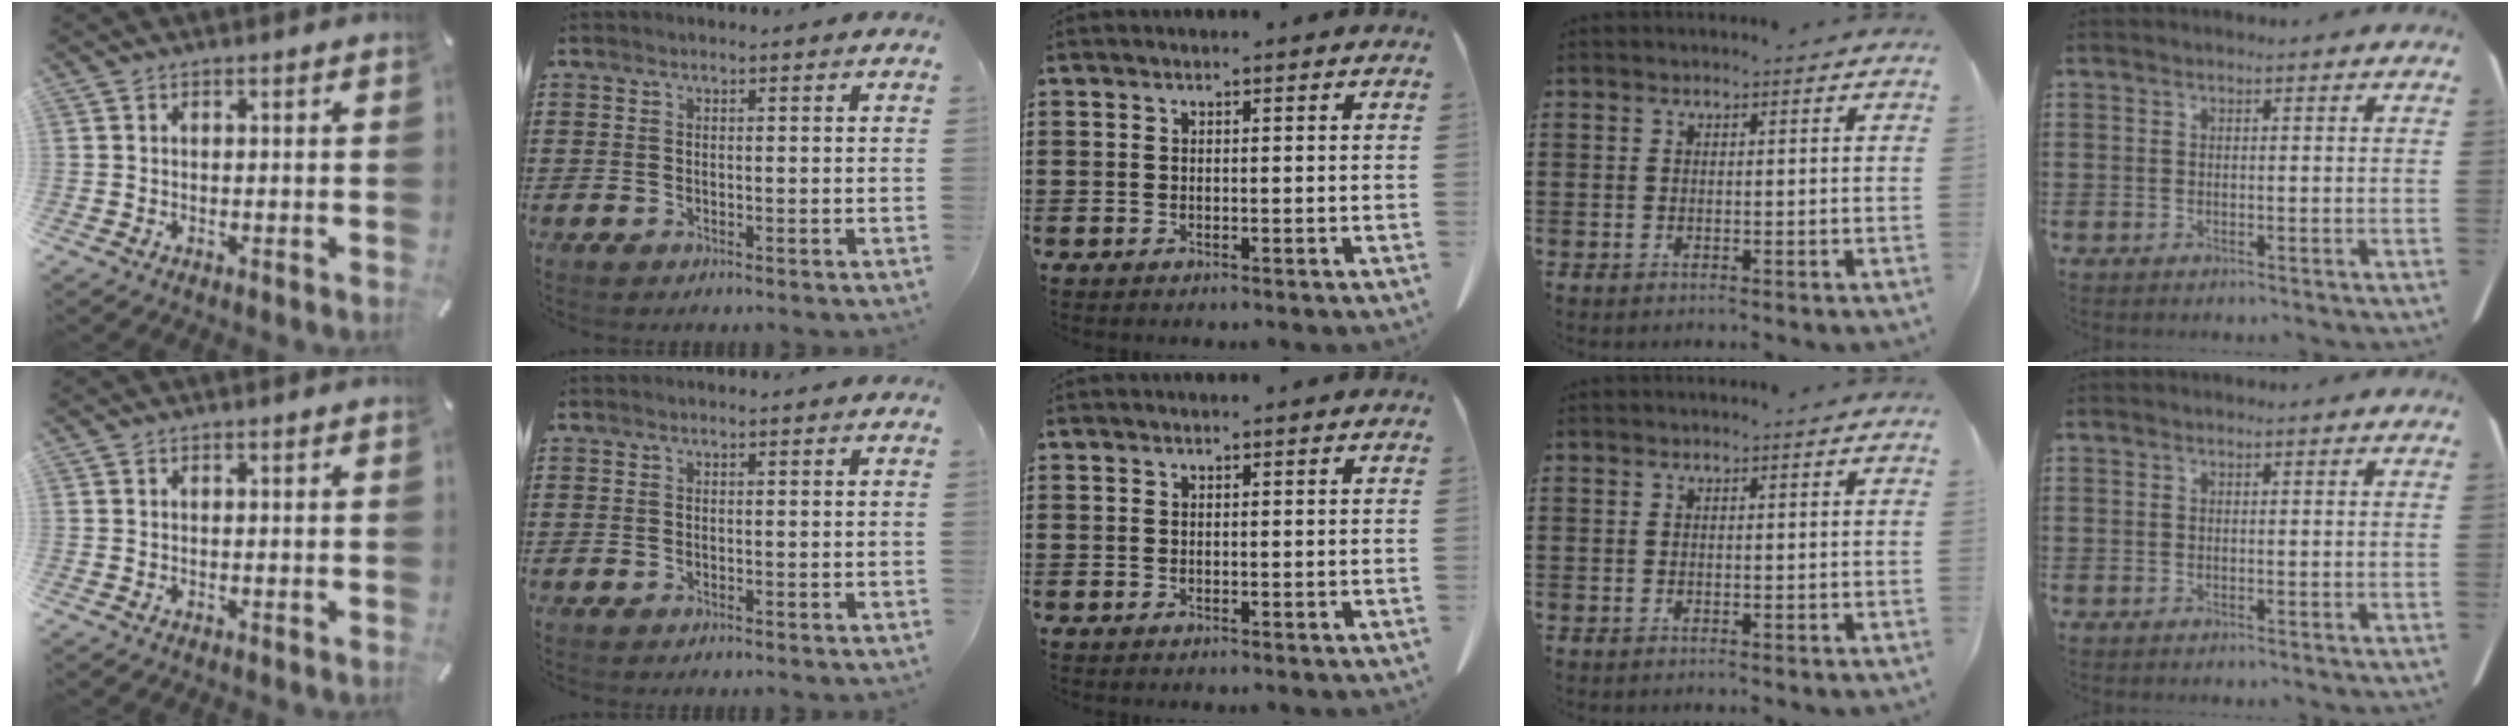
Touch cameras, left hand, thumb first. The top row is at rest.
{}